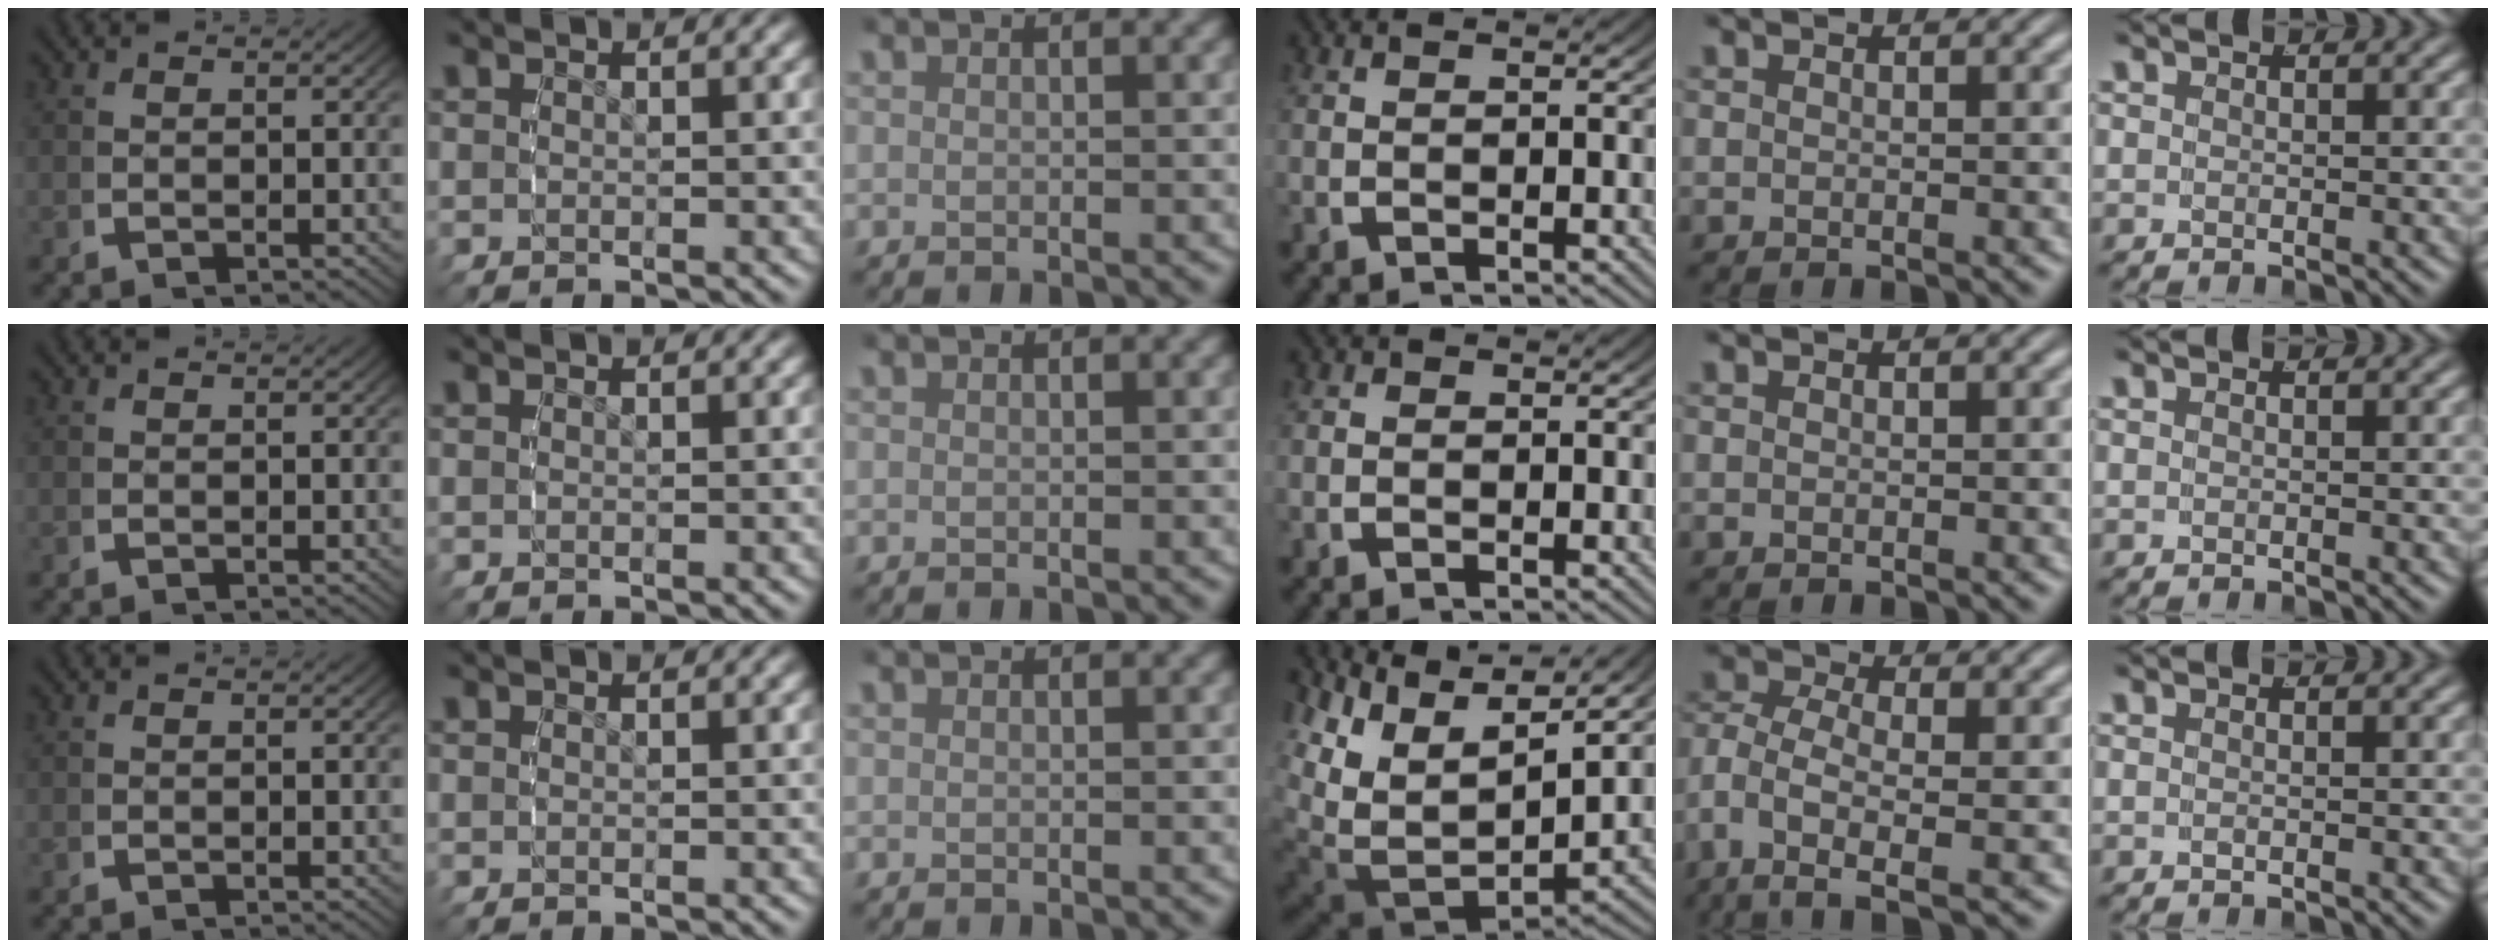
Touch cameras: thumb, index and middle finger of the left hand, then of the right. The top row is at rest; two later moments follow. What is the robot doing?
{"motion": "grasp_and_lifting", "object": "backpack"}